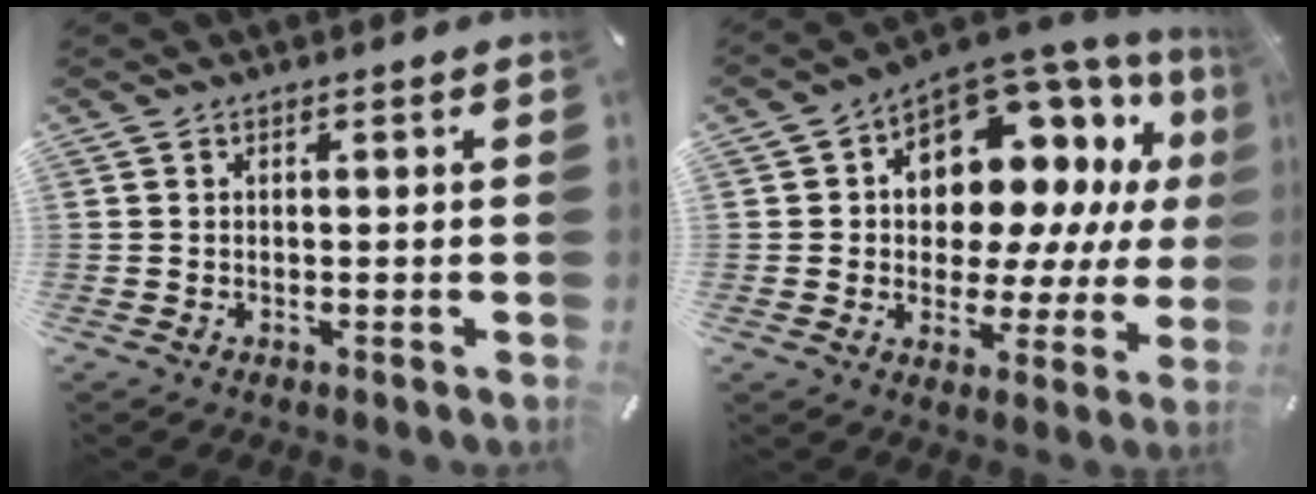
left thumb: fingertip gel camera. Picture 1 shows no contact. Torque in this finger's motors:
{"motor_torque": [2.51, 2.51, 1.57, -1.20, 0.31]}